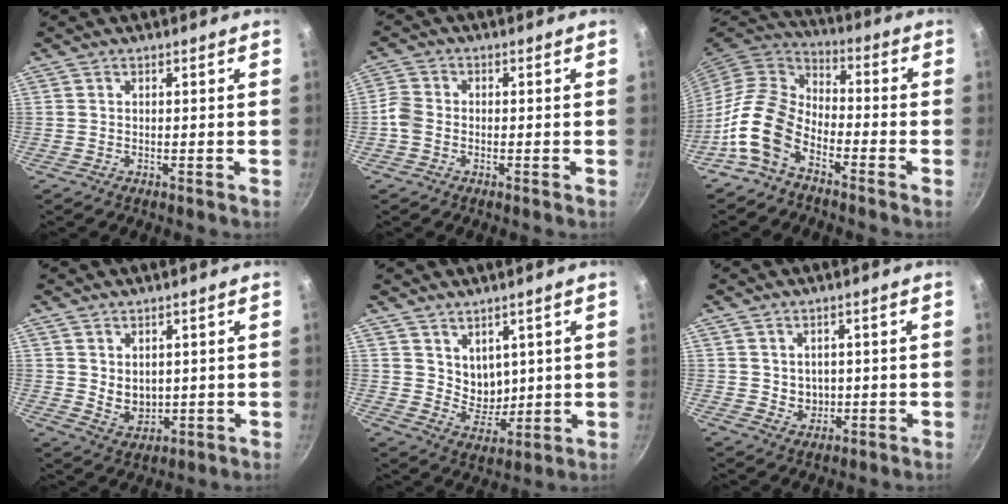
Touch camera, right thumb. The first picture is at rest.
{"total": 3.5, "force": [-1.2, 2.7, 1.9], "torque": [-0.042, 0.014, -0.033]}
{"total": 12.2, "force": [-6.4, 7.3, 7.4], "torque": [-0.128, 0.059, -0.147]}
{"total": 5.3, "force": [1.5, 3.8, 3.3], "torque": [-0.041, -0.019, 0.038]}
{"total": 6.4, "force": [3.2, 4.8, 2.8], "torque": [-0.019, -0.024, 0.069]}
{"total": 3.6, "force": [0.5, 3.2, 1.7], "torque": [-0.013, -0.008, 0.015]}